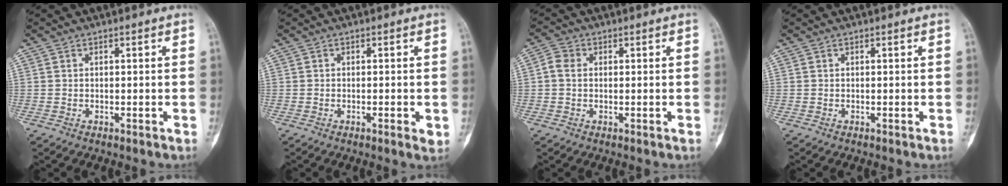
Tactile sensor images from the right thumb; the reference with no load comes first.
{"total": 2.1, "force": [-0.6, 0.6, 1.9], "torque": [-0.030, -0.004, -0.007]}
{"total": 2.7, "force": [0.0, 2.2, 1.7], "torque": [-0.031, 0.007, -0.008]}
{"total": 0.0}